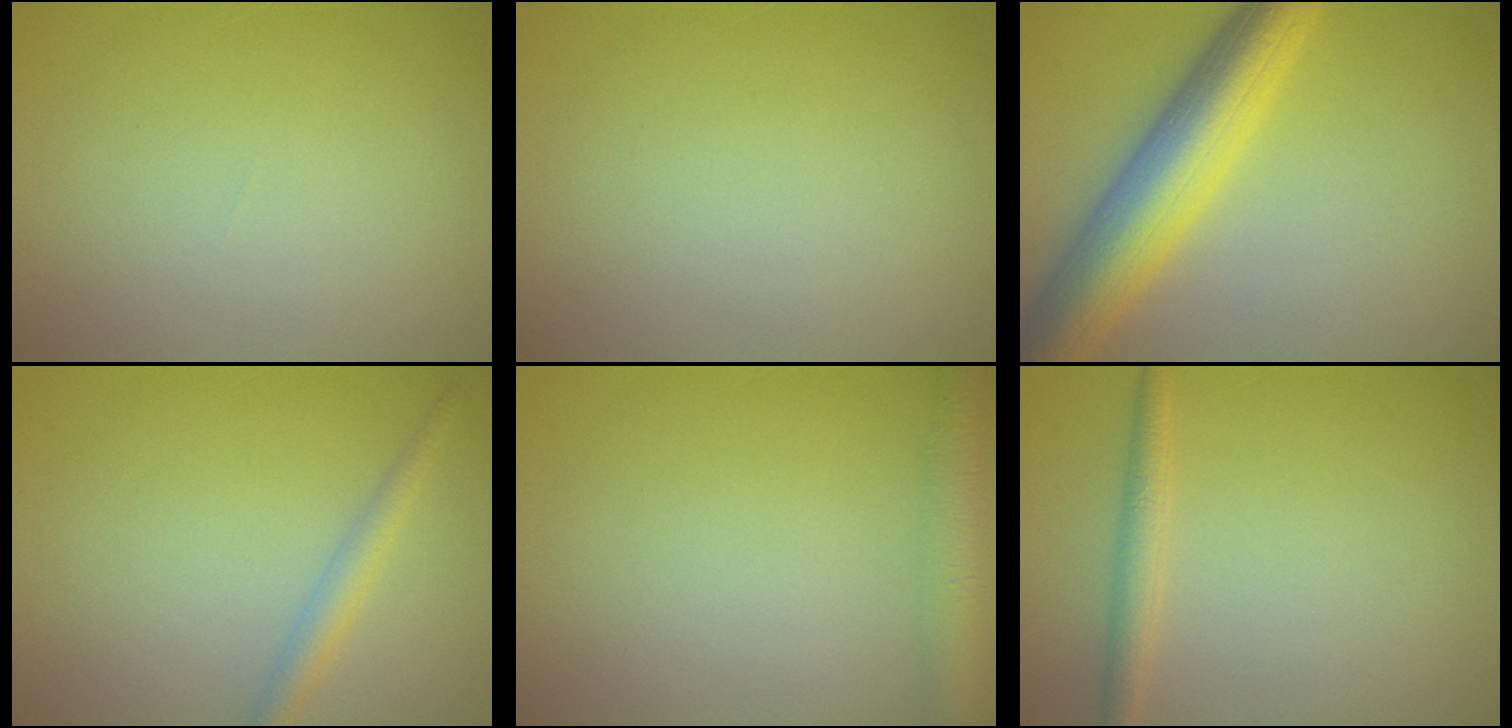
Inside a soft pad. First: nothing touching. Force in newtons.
{"total": 0.0}
{"total": 8.5, "press": 8.5, "slide": 0.3}
{"total": 1.9, "press": 1.9, "slide": 0.0}
{"total": 4.0, "press": 3.9, "slide": 0.2}
{"total": 1.9, "press": 1.9, "slide": 0.0}